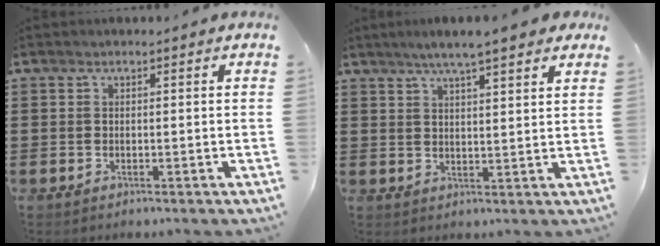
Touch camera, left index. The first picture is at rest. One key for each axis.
{"total": 5.4, "fx": 4.2, "fy": 0.5, "fz": 3.2, "tx": -0.073, "ty": -0.002, "tz": 0.074}